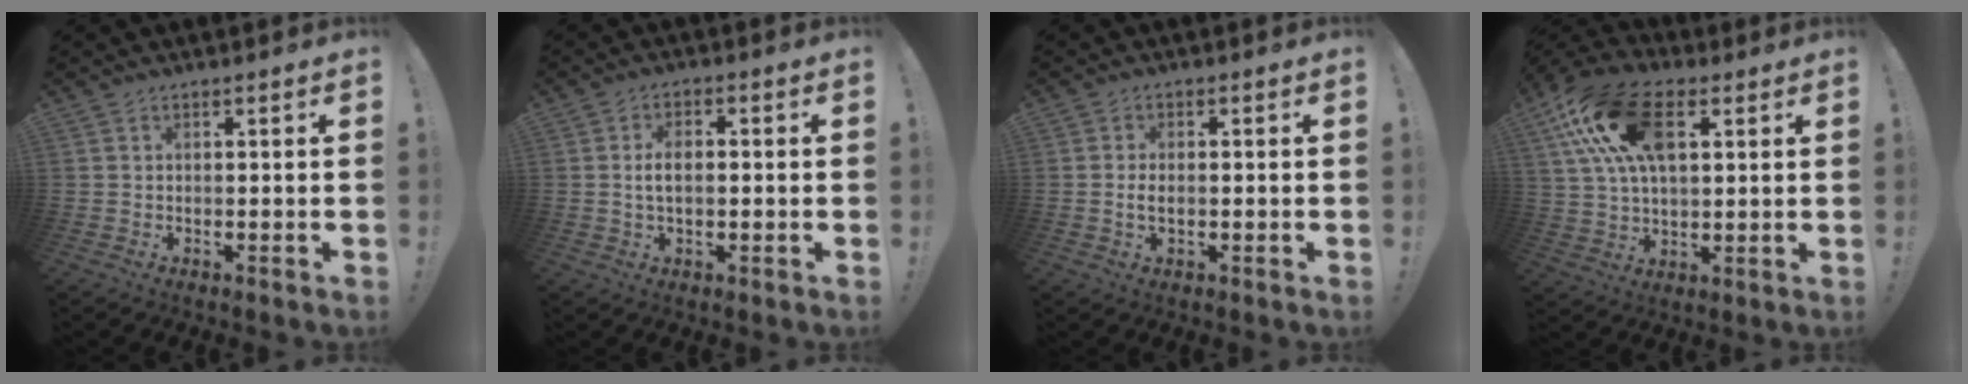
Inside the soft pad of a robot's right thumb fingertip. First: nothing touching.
{"total": 5.1, "force": [-0.3, 2.7, 4.3], "torque": [-0.065, 0.010, -0.006]}
{"total": 3.9, "force": [-0.9, 1.9, 3.3], "torque": [-0.058, 0.004, -0.015]}
{"total": 19.4, "force": [7.0, 10.9, 14.5], "torque": [-0.250, -0.005, 0.125]}